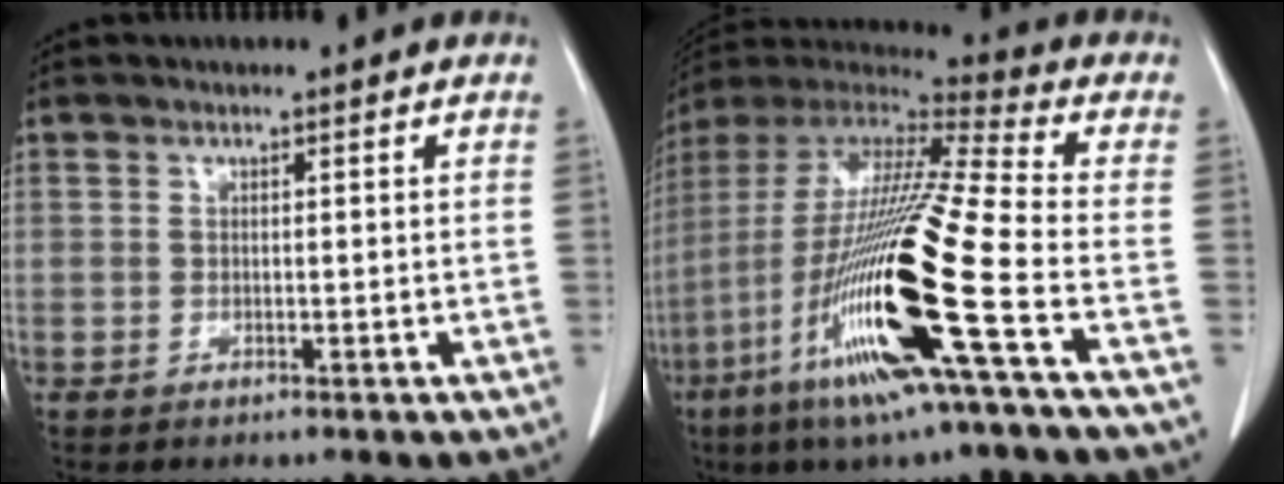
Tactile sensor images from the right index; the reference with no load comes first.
{"total": 24.5, "force": [-8.4, 0.2, 23.0], "torque": [-0.477, -0.046, -0.164]}